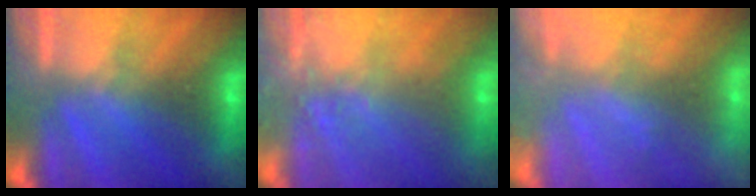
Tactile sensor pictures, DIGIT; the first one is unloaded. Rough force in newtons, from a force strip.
{"total": 9.2}
{"total": 1.7}